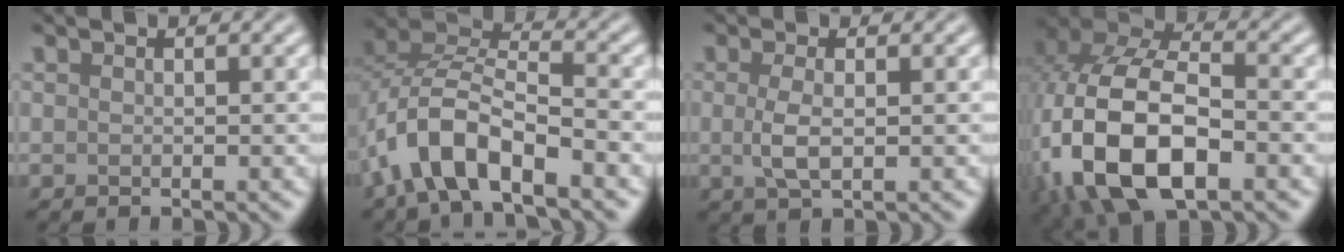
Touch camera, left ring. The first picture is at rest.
{"total": 7.9, "force": [-4.2, 3.4, 5.8], "torque": [-0.106, 0.009, -0.085]}
{"total": 2.4, "force": [0.0, 0.9, 2.2], "torque": [-0.052, -0.003, -0.002]}
{"total": 13.8, "force": [-4.6, 7.8, 10.5], "torque": [-0.228, -0.014, -0.084]}